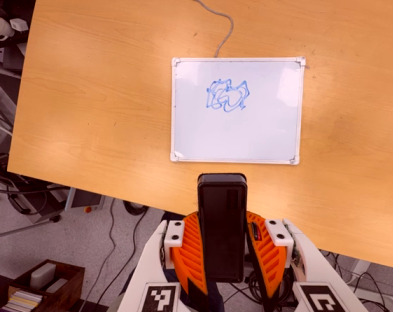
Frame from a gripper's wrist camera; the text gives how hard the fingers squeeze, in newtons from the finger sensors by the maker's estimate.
{"total": 9.0, "left": 7.0, "right": 11.0}